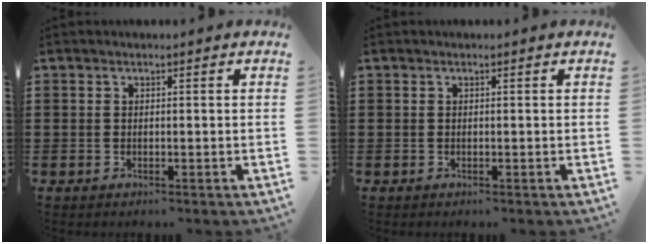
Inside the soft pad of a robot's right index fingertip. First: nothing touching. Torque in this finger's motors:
{"motor_torque": [0.00, 0.00, 0.00, -0.01]}